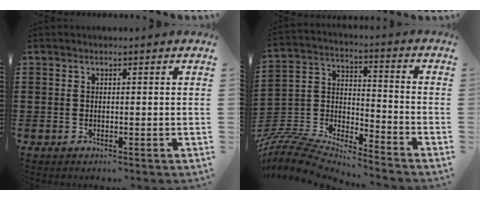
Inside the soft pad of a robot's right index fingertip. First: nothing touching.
{"total": 7.7, "force": [-7.5, 1.1, 1.6], "torque": [-0.056, -0.010, -0.158]}